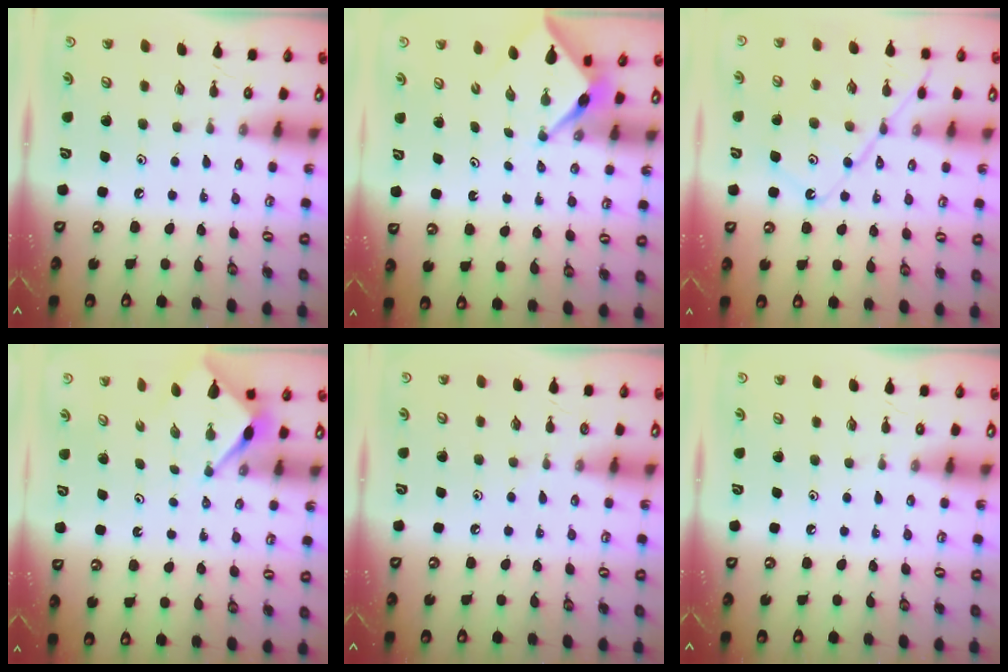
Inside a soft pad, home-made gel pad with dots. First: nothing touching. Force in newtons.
{"total": 3.1, "press": 3.1, "slide": 0.3}
{"total": 11.0, "press": 10.9, "slide": 1.2}
{"total": 2.8, "press": 2.8, "slide": 0.3}
{"total": 3.3, "press": 3.3, "slide": 0.4}
{"total": 0.0}